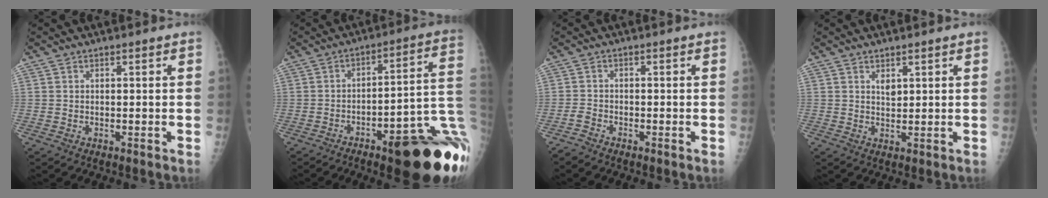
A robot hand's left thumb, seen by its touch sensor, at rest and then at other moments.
{"total": 24.3, "force": [-8.5, 6.6, 21.8], "torque": [-0.199, 0.052, -0.109]}
{"total": 1.6, "force": [-1.6, 0.4, 0.0], "torque": [-0.004, 0.002, -0.036]}
{"total": 1.9, "force": [1.2, 0.8, 1.3], "torque": [-0.016, -0.010, 0.023]}